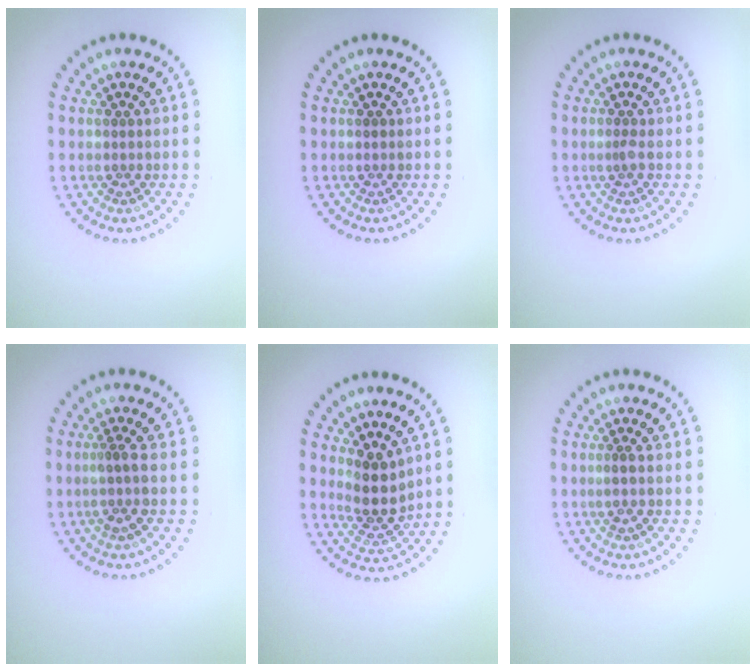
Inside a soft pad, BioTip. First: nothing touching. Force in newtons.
{"total": 0.5, "press": 0.5, "slide": 0.1}
{"total": 0.8, "press": 0.5, "slide": 0.6}
{"total": 2.0, "press": 1.5, "slide": 1.3}
{"total": 3.5, "press": 2.9, "slide": 1.9}
{"total": 0.6, "press": 0.4, "slide": 0.5}